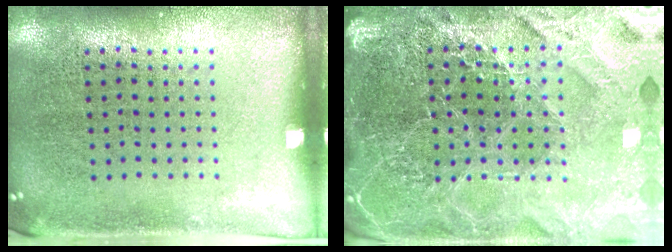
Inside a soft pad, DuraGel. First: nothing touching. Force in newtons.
{"total": 5.0, "press": 4.5, "slide": 2.1}